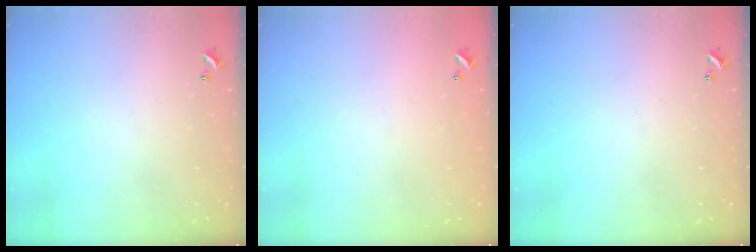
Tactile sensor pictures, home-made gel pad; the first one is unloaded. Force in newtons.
{"total": 2.9, "press": 2.9, "slide": 0.1}
{"total": 0.0}